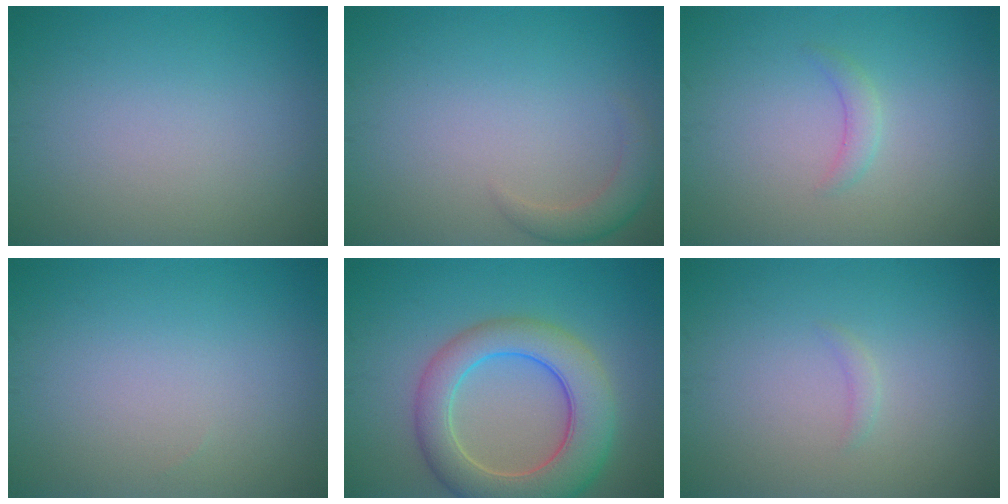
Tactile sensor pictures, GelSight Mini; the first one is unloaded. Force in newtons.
{"total": 2.2, "press": 2.2, "slide": 0.2}
{"total": 1.2, "press": 1.2, "slide": 0.2}
{"total": 0.0}
{"total": 8.1, "press": 8.0, "slide": 0.8}
{"total": 0.7, "press": 0.7, "slide": 0.1}